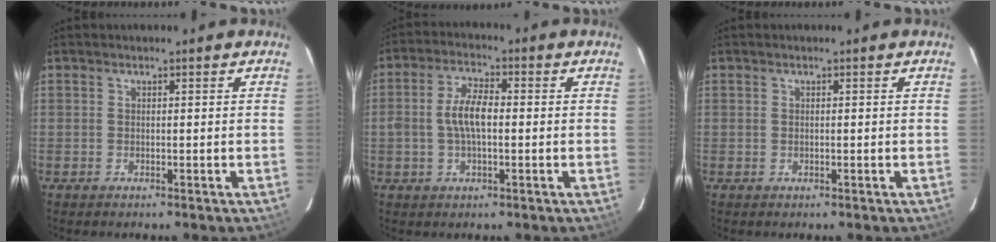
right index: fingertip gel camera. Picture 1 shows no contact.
{"total": 6.2, "force": [-0.4, 2.6, 5.6], "torque": [-0.110, 0.011, -0.008]}
{"total": 0.0}